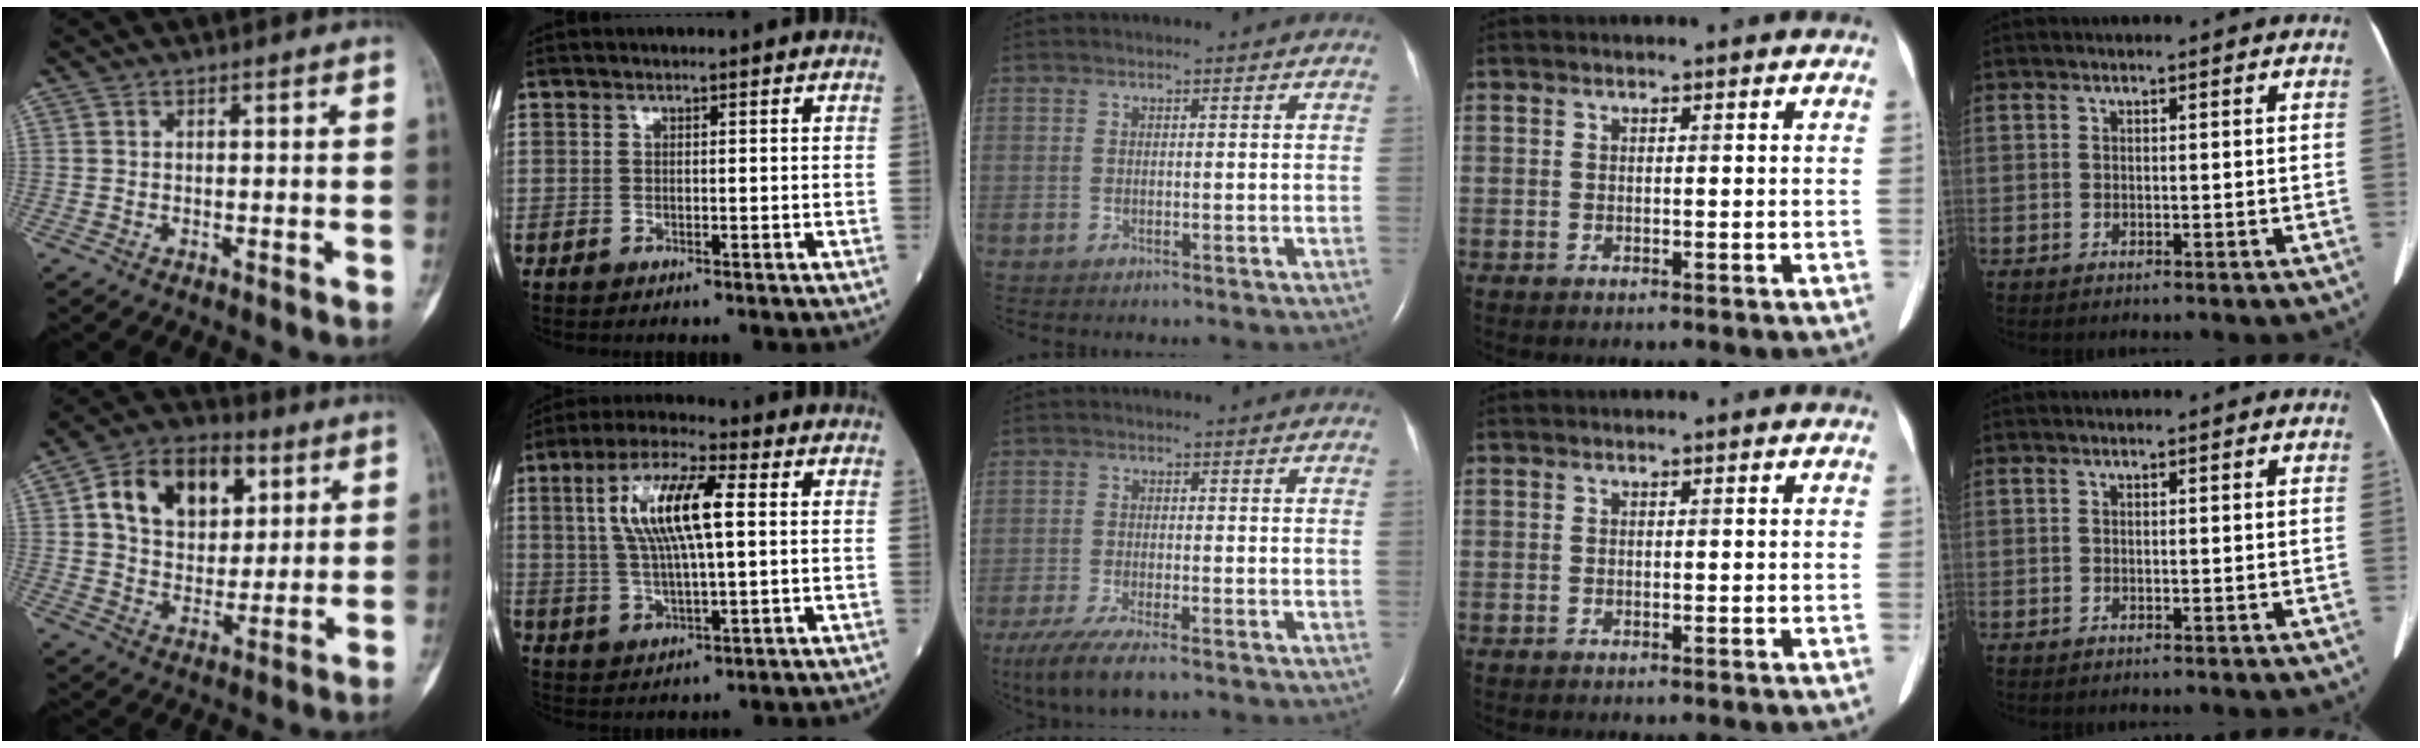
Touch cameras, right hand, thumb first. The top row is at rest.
{"thumb": {"total": 16.1, "force": [5.5, 11.2, 10.2], "torque": [-0.130, -0.004, 0.092]}, "index": {"total": 11.7, "force": [2.5, 2.5, 11.1], "torque": [-0.223, 0.016, 0.046]}, "middle": {"total": 8.9, "force": [-6.3, 1.9, 6.0], "torque": [-0.104, -0.021, -0.102]}}